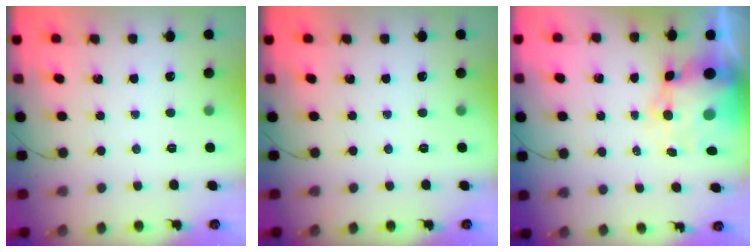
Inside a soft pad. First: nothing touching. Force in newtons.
{"total": 0.0}
{"total": 9.4, "press": 9.1, "slide": 2.3}